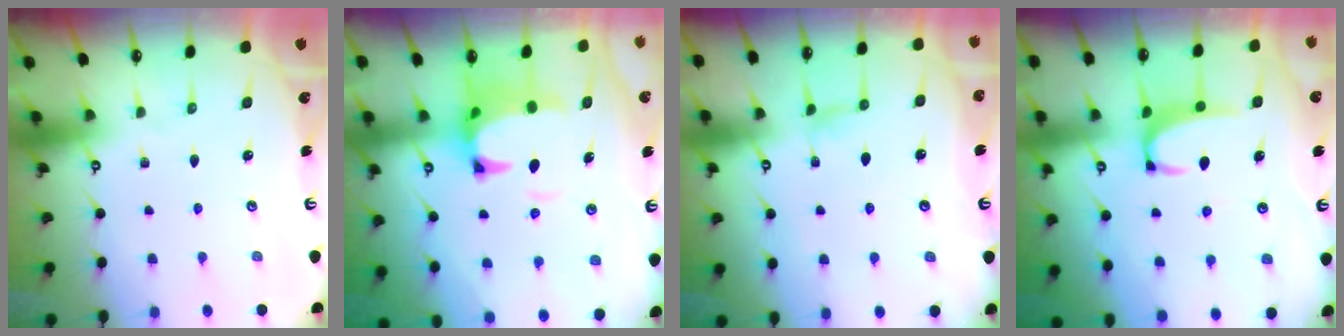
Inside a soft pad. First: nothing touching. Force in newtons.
{"total": 2.8, "press": 2.5, "slide": 1.1}
{"total": 0.0}
{"total": 2.2, "press": 2.1, "slide": 0.6}